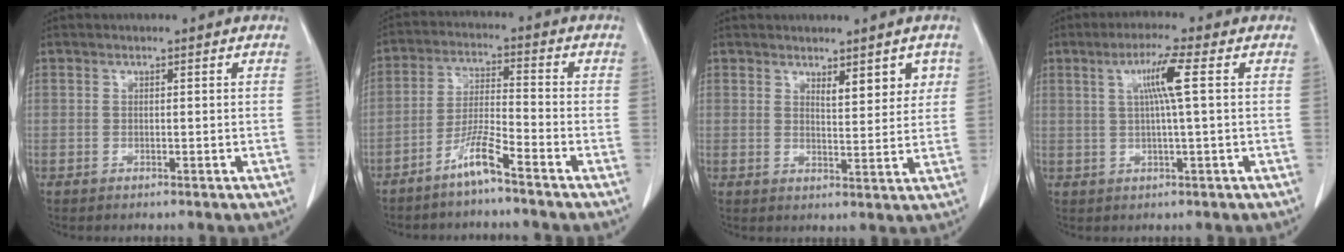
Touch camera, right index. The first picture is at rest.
{"total": 6.1, "force": [-4.5, -0.3, 4.0], "torque": [-0.081, -0.008, -0.094]}
{"total": 4.6, "force": [2.6, 1.5, 3.4], "torque": [-0.046, -0.002, 0.040]}
{"total": 5.7, "force": [1.3, -0.7, 5.4], "torque": [-0.100, 0.006, 0.026]}